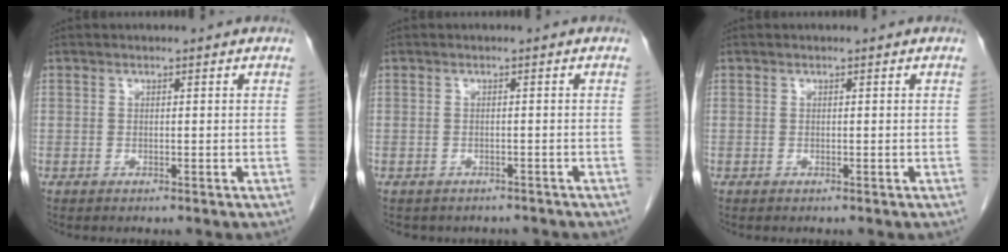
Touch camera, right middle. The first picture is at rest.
{"total": 4.3, "force": [-3.7, 2.1, 0.7], "torque": [-0.011, 0.008, -0.042]}
{"total": 0.0}